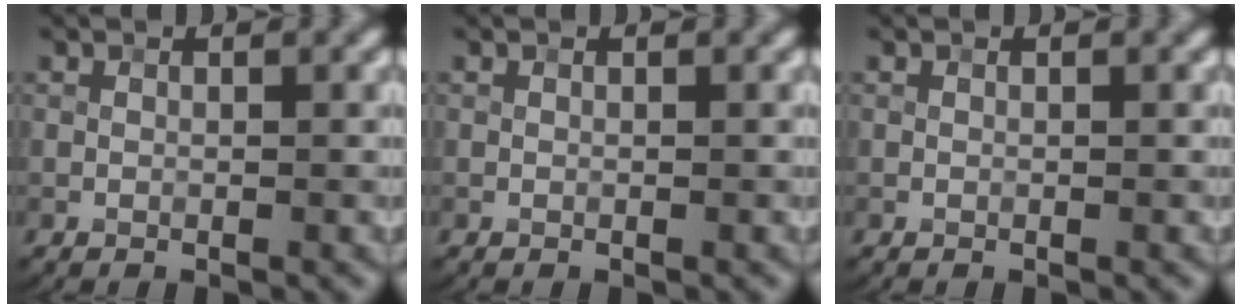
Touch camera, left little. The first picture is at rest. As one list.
[{"total": 0.0}, {"total": 0.0}]